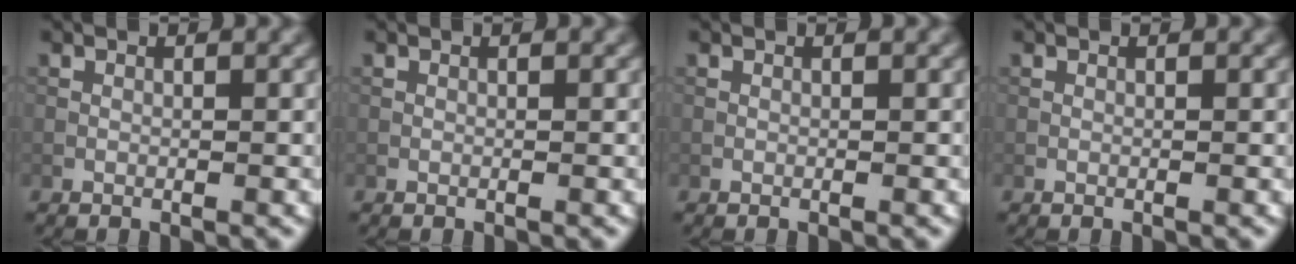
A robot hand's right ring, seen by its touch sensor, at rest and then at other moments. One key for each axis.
{"total": 0.0}
{"total": 0.0}
{"total": 0.0}